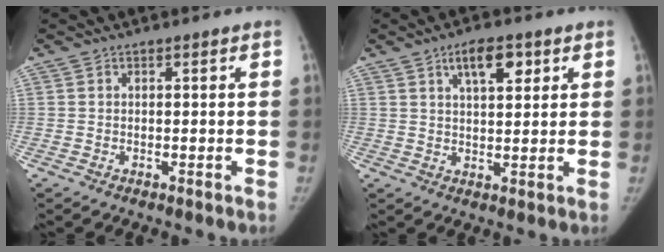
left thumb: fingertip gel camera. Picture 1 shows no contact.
{"total": 6.7, "force": [3.3, 2.9, 5.1], "torque": [-0.065, -0.010, 0.052]}